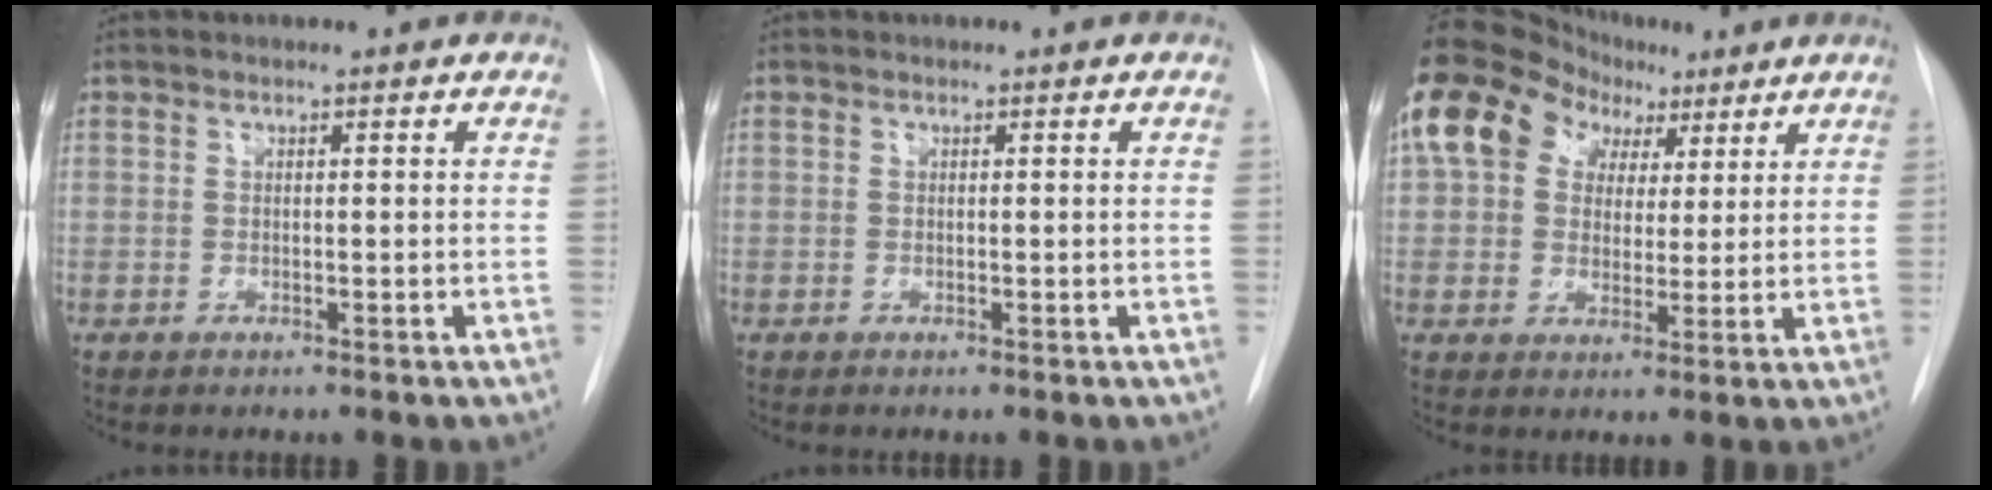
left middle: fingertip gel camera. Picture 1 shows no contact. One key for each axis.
{"total": 0.0}
{"total": 12.7, "fx": 6.1, "fy": 9.3, "fz": 6.0, "tx": -0.111, "ty": 0.061, "tz": 0.106}